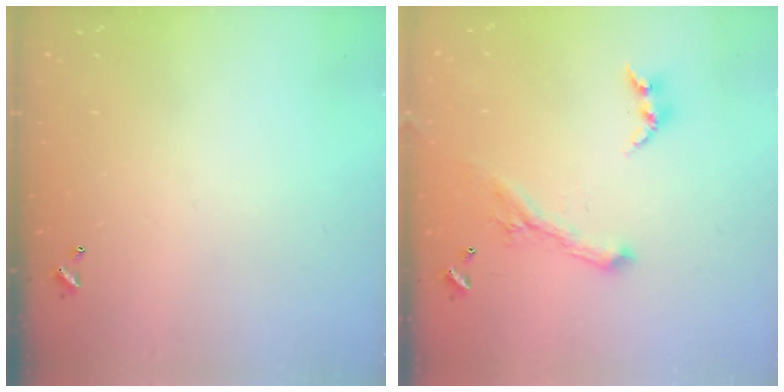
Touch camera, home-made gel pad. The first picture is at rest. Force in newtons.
{"total": 1.8, "press": 1.7, "slide": 0.4}